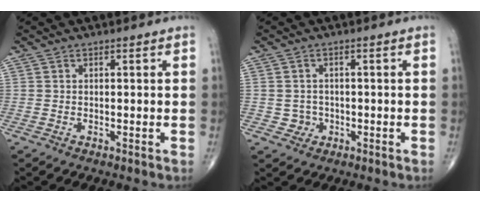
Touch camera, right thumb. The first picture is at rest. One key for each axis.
{"total": 2.6, "fx": -0.7, "fy": 2.5, "fz": 0.2, "tx": 0.013, "ty": 0.009, "tz": -0.010}